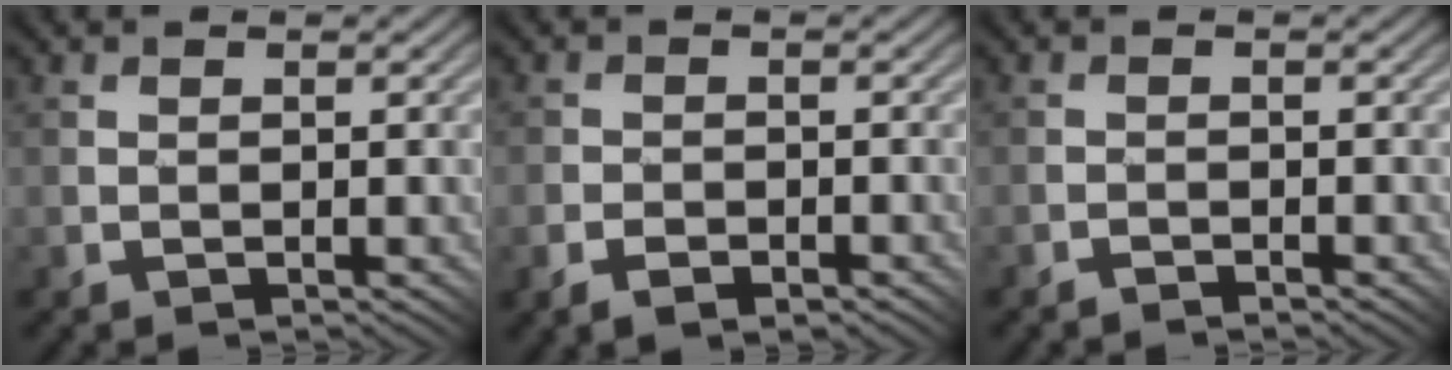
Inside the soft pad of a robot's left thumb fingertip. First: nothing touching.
{"total": 2.3, "force": [-1.6, 1.1, 1.2], "torque": [-0.023, -0.001, -0.037]}
{"total": 1.0, "force": [-1.0, -0.2, -0.3], "torque": [0.009, 0.008, -0.023]}